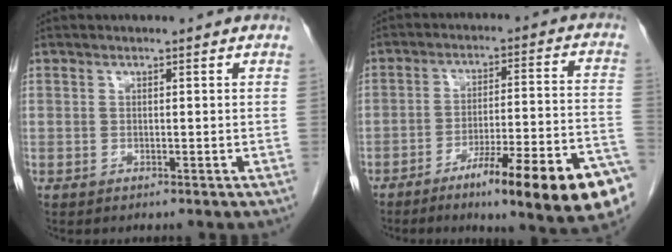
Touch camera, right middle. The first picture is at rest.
{"total": 19.1, "force": [-11.4, 1.4, 15.3], "torque": [-0.155, 0.007, -0.165]}